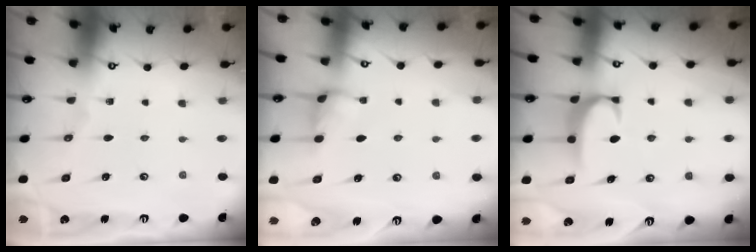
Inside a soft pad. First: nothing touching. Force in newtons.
{"total": 2.0, "press": 1.9, "slide": 0.7}
{"total": 2.0, "press": 1.9, "slide": 0.5}